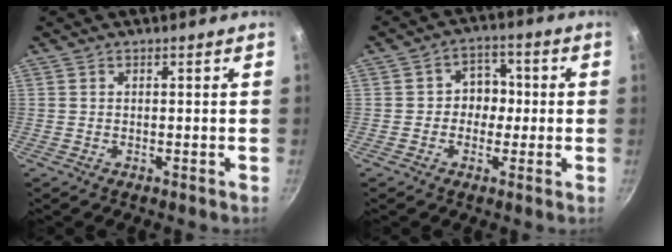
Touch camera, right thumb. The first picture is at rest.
{"total": 6.0, "force": [-0.4, 5.2, 2.9], "torque": [0.010, 0.016, -0.015]}